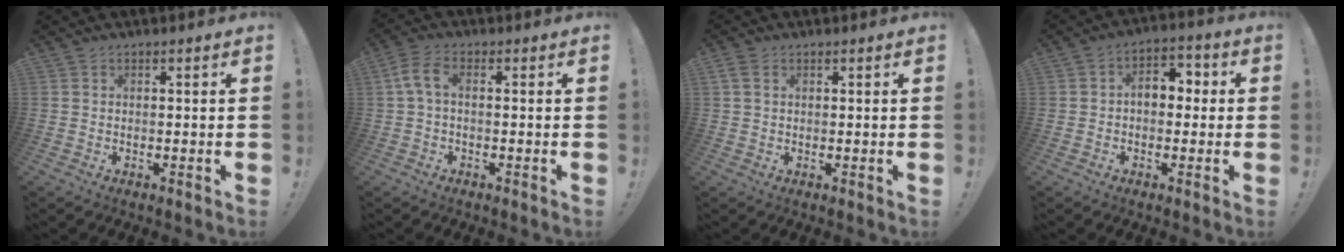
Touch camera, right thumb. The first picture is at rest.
{"total": 5.5, "force": [0.8, 2.6, 4.8], "torque": [-0.108, 0.001, 0.017]}
{"total": 2.8, "force": [1.1, 1.7, 1.9], "torque": [-0.035, 0.003, 0.021]}
{"total": 7.5, "force": [0.6, 5.0, 5.6], "torque": [-0.085, 0.011, 0.010]}